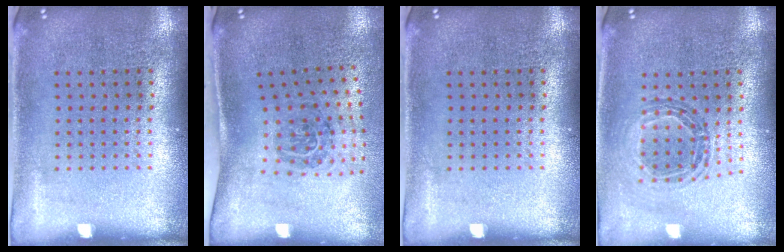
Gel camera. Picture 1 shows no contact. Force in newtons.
{"total": 2.0, "press": 1.2, "slide": 1.5}
{"total": 0.0}
{"total": 0.8, "press": 0.8, "slide": 0.1}